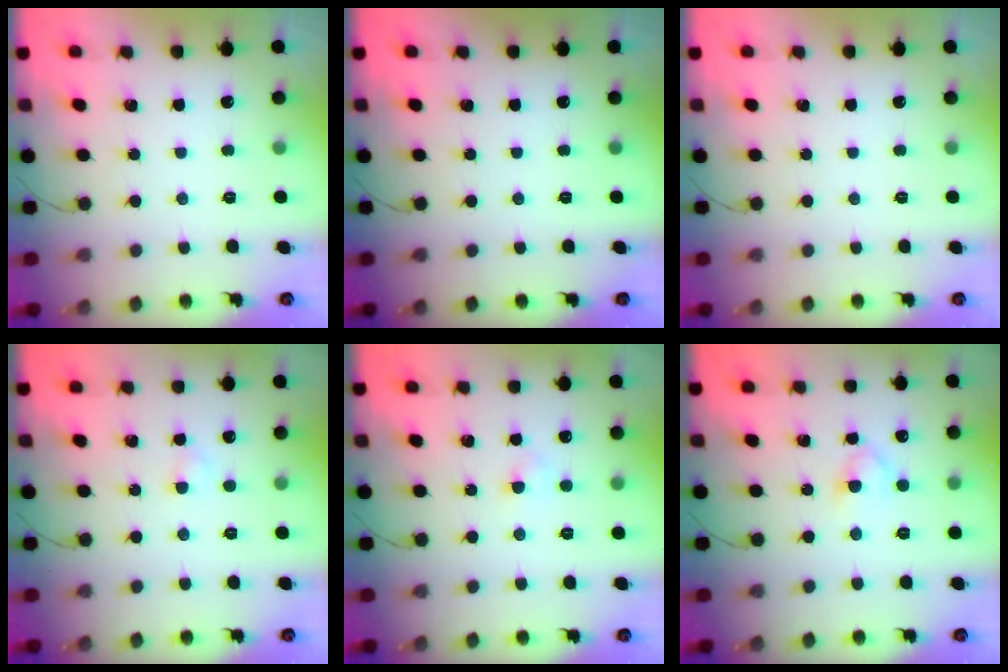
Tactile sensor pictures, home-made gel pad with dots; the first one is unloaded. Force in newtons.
{"total": 0.0}
{"total": 0.0}
{"total": 2.3, "press": 2.1, "slide": 0.8}
{"total": 2.8, "press": 2.6, "slide": 1.0}
{"total": 3.1, "press": 2.9, "slide": 1.1}